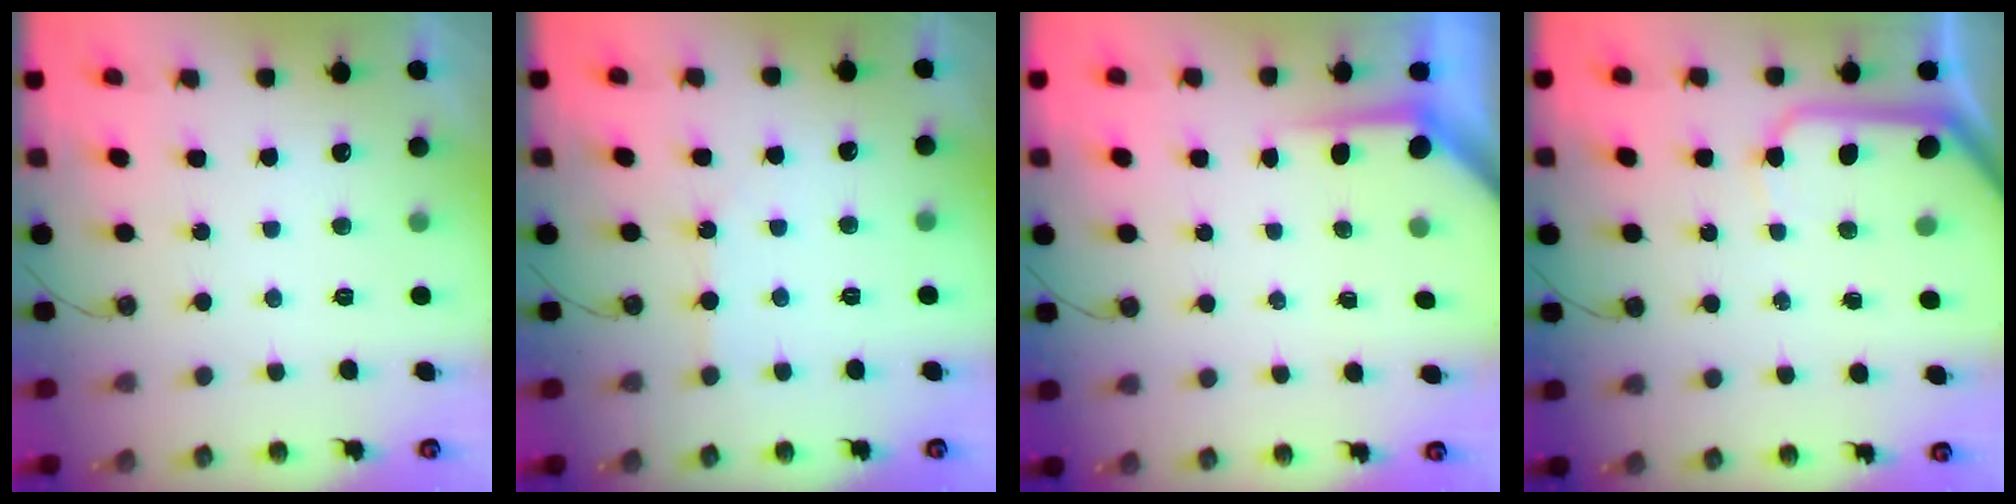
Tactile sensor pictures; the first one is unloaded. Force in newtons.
{"total": 2.5, "press": 2.5, "slide": 0.4}
{"total": 3.7, "press": 3.7, "slide": 0.3}
{"total": 9.7, "press": 9.6, "slide": 1.3}